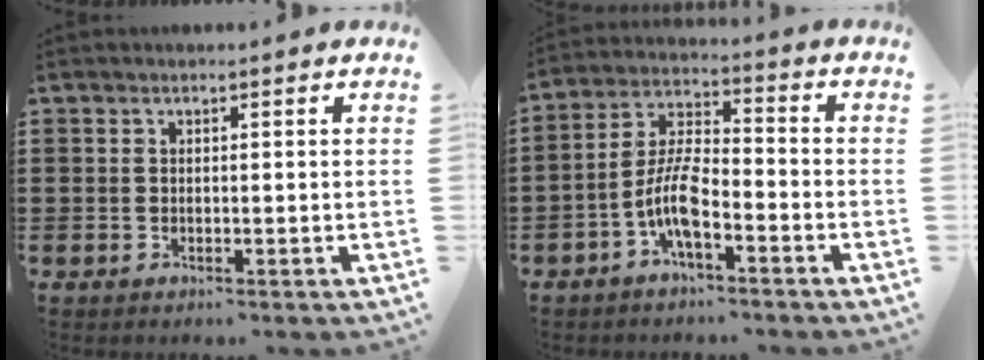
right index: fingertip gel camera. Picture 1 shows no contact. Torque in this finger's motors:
{"motor_torque": [2.14, 0.00, 0.94, 0.19]}